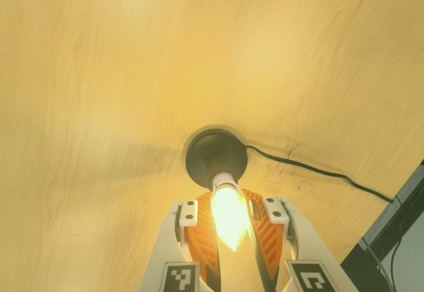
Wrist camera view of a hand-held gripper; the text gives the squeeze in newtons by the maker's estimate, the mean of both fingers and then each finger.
{"total": 15.2, "left": 13.7, "right": 16.6}